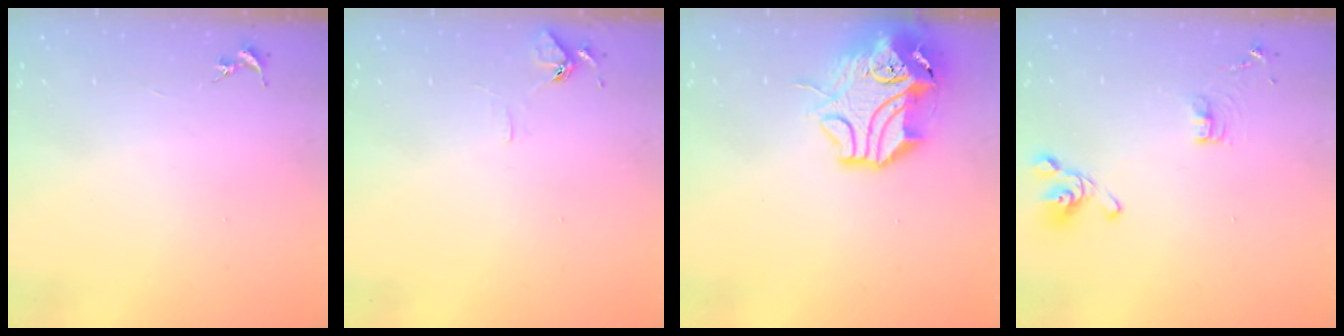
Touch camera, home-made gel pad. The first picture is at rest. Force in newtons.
{"total": 6.7, "press": 6.6, "slide": 0.8}
{"total": 16.1, "press": 15.9, "slide": 2.5}
{"total": 9.9, "press": 9.7, "slide": 1.9}